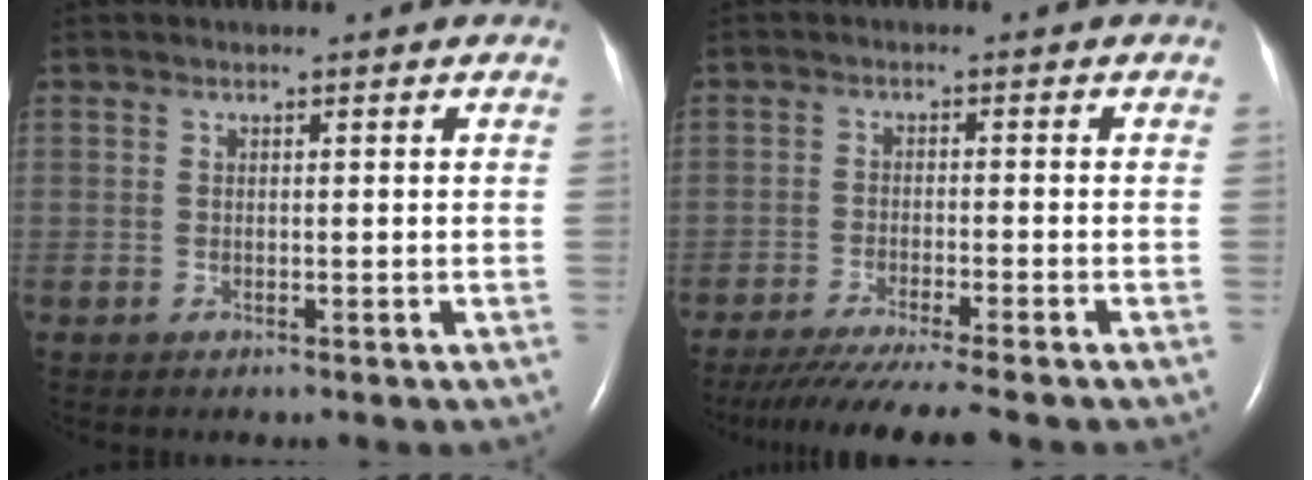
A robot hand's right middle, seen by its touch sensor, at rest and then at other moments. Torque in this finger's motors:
{"motor_torque": [0.87, -0.84, 0.21, 0.11]}